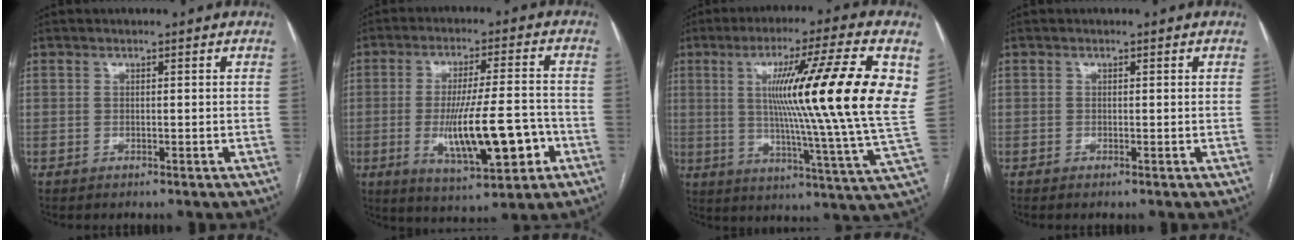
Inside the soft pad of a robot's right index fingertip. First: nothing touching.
{"total": 13.5, "force": [-3.6, 2.5, 12.8], "torque": [-0.220, -0.006, -0.048]}
{"total": 22.4, "force": [5.3, -1.6, 21.8], "torque": [-0.311, -0.004, 0.065]}
{"total": 0.0}